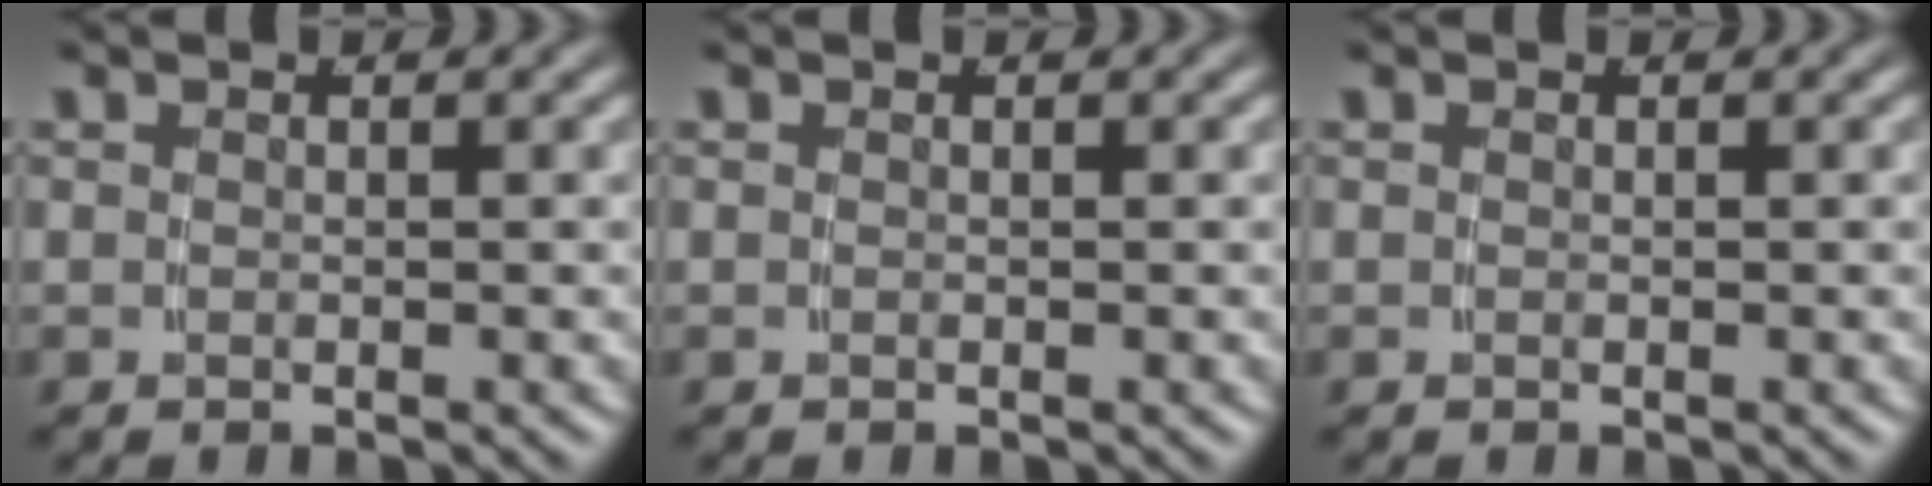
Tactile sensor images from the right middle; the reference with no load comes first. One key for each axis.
{"total": 0.0}
{"total": 0.0}